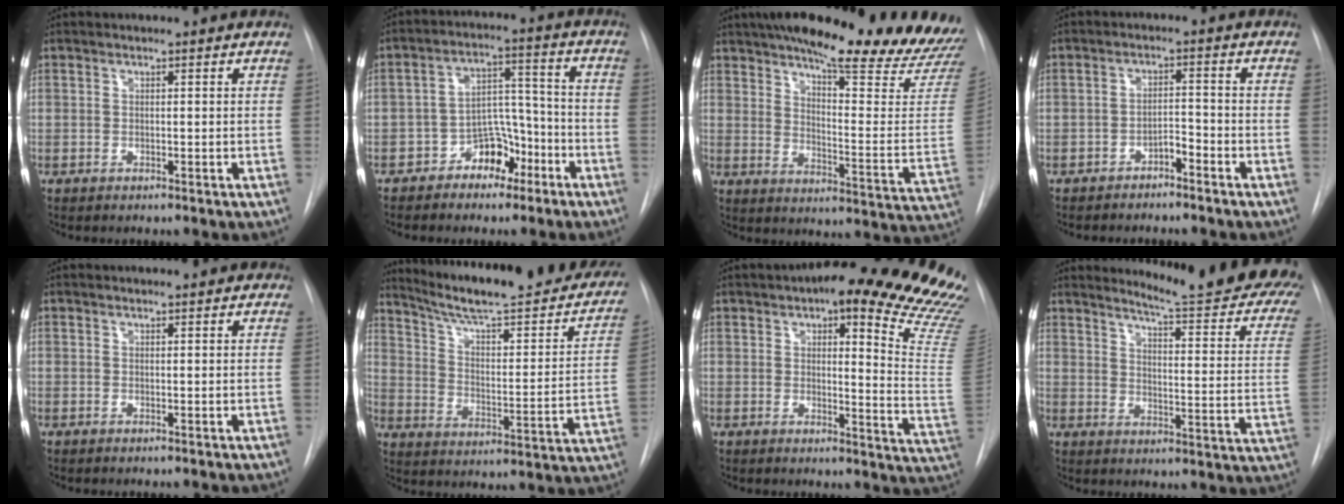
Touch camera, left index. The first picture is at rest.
{"total": 7.4, "force": [-4.6, 4.5, 3.8], "torque": [-0.065, 0.029, -0.073]}
{"total": 28.5, "force": [24.2, 3.5, 14.5], "torque": [-0.198, -0.075, 0.303]}
{"total": 3.3, "force": [-2.7, 1.0, 1.7], "torque": [-0.025, 0.007, -0.044]}
{"total": 2.3, "force": [2.0, 0.7, 0.7], "torque": [-0.010, 0.013, 0.015]}
{"total": 27.7, "force": [23.1, 4.1, 14.8], "torque": [-0.216, -0.044, 0.304]}
{"total": 21.4, "force": [16.5, 2.8, 13.3], "torque": [-0.142, -0.058, 0.173]}
{"total": 18.8, "force": [16.6, 0.4, 8.9], "torque": [-0.118, -0.100, 0.190]}